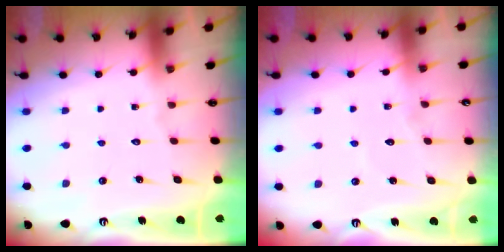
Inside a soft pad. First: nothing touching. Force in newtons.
{"total": 4.4, "press": 4.4, "slide": 0.4}